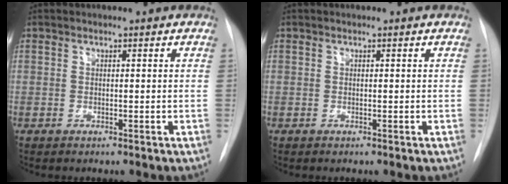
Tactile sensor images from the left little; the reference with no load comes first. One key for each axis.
{"total": 0.0}